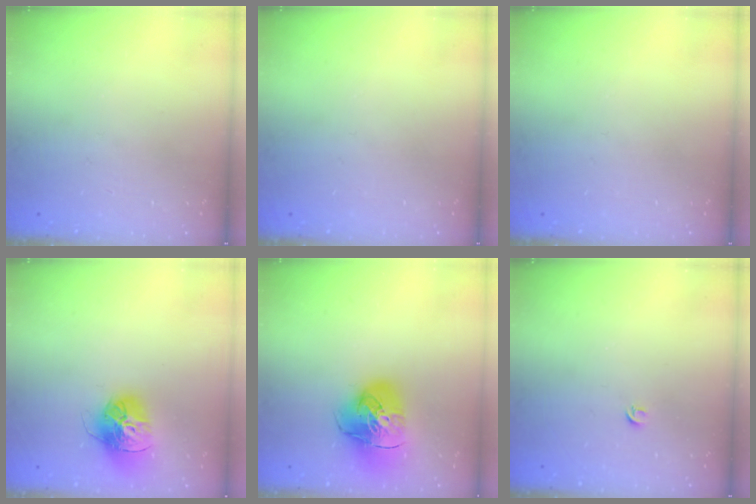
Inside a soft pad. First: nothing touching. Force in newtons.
{"total": 0.0}
{"total": 0.0}
{"total": 15.1, "press": 15.0, "slide": 1.5}
{"total": 13.4, "press": 13.3, "slide": 1.7}
{"total": 3.4, "press": 3.4, "slide": 0.5}